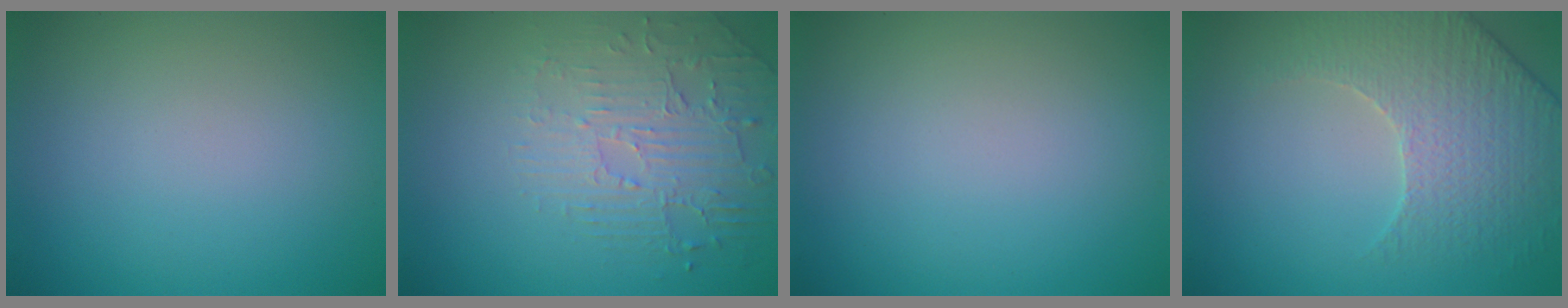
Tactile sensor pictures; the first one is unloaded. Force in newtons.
{"total": 2.6, "press": 2.1, "slide": 1.5}
{"total": 0.0}
{"total": 3.5, "press": 3.3, "slide": 0.9}